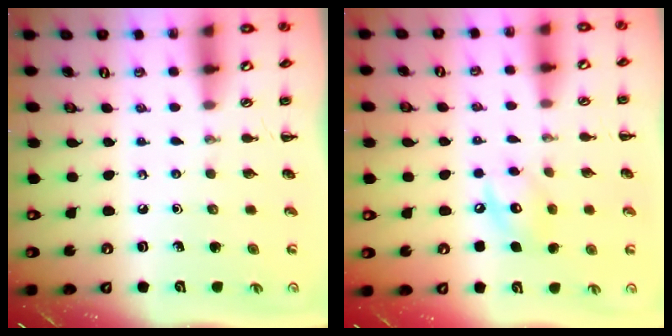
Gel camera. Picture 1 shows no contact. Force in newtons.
{"total": 8.4, "press": 8.3, "slide": 1.0}